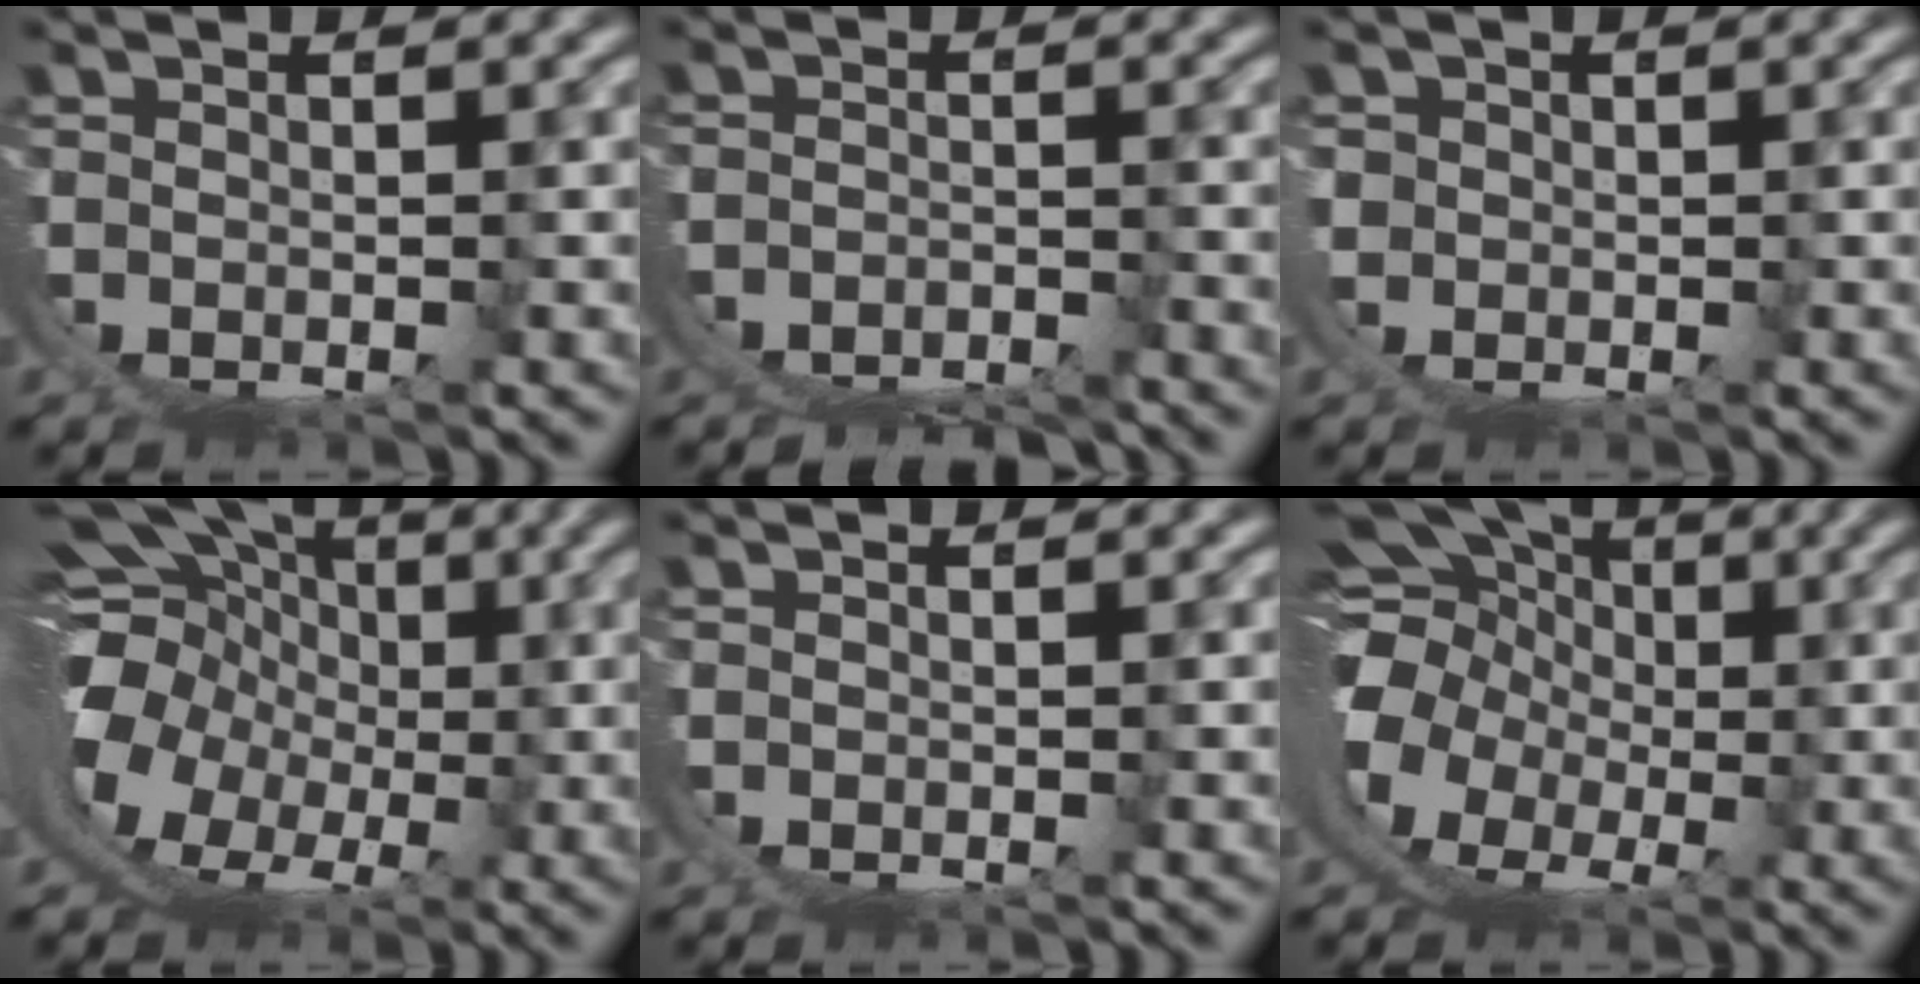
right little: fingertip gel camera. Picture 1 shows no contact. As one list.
[{"total": 5.8, "force": [-5.7, 0.9, 1.1], "torque": [-0.012, -0.030, -0.083]}, {"total": 2.8, "force": [0.0, 2.7, 0.9], "torque": [-0.032, -0.015, 0.003]}, {"total": 16.6, "force": [1.6, 13.5, 9.6], "torque": [-0.177, -0.019, 0.009]}, {"total": 0.0}, {"total": 17.3, "force": [1.2, 15.0, 8.4], "torque": [-0.180, -0.022, -0.002]}]